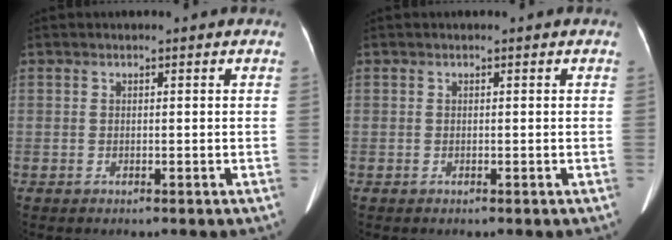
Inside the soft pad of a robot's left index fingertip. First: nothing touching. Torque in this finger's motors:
{"motor_torque": [0.12, 0.21, 0.00, 0.01]}